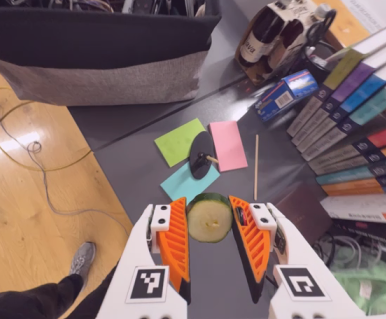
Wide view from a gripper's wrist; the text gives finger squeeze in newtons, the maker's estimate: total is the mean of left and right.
{"total": 10.4, "left": 11.0, "right": 9.7}